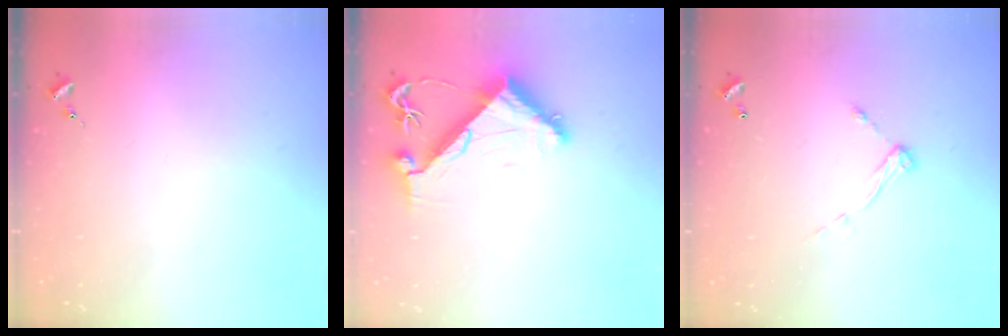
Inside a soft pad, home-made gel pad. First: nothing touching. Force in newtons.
{"total": 7.9, "press": 7.8, "slide": 1.0}
{"total": 6.9, "press": 6.9, "slide": 0.5}